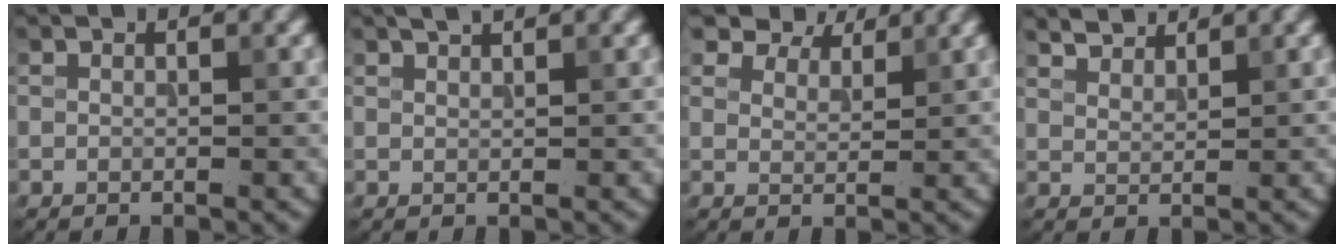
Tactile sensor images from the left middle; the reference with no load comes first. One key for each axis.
{"total": 1.2, "fx": 1.1, "fy": 0.2, "fz": 0.5, "tx": -0.005, "ty": 0.001, "tz": 0.011}
{"total": 6.2, "fx": 5.4, "fy": 2.3, "fz": 1.9, "tx": -0.054, "ty": -0.011, "tz": 0.100}
{"total": 2.7, "fx": 2.6, "fy": 0.5, "fz": 0.6, "tx": -0.013, "ty": -0.001, "tz": 0.050}